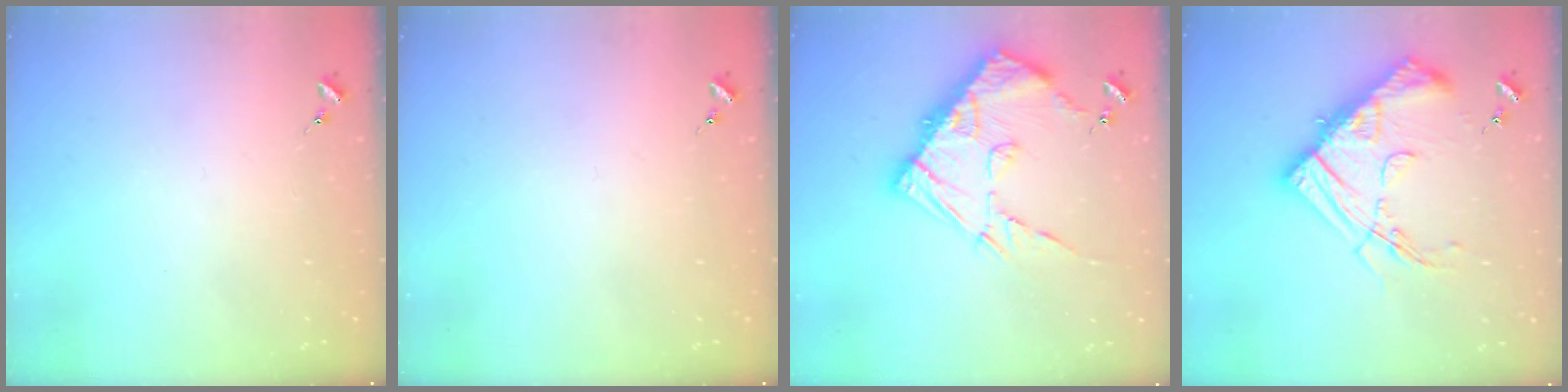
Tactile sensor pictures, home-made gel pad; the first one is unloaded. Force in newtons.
{"total": 0.0}
{"total": 18.0, "press": 17.9, "slide": 1.9}
{"total": 19.9, "press": 19.8, "slide": 2.0}